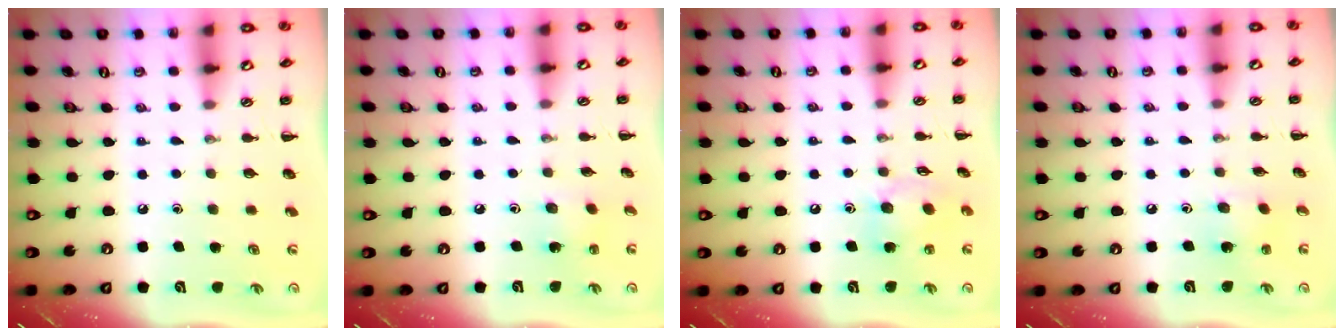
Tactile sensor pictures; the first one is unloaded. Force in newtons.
{"total": 2.8, "press": 2.7, "slide": 0.8}
{"total": 10.3, "press": 10.2, "slide": 1.2}
{"total": 2.2, "press": 2.1, "slide": 0.6}